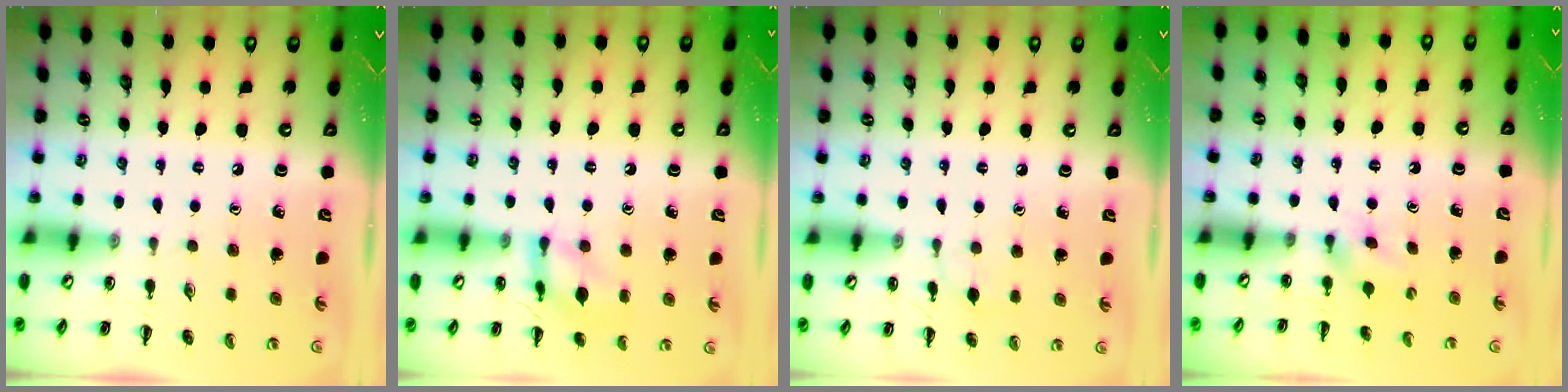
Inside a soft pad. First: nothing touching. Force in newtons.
{"total": 11.4, "press": 11.4, "slide": 0.9}
{"total": 5.9, "press": 5.6, "slide": 1.9}
{"total": 2.5, "press": 2.4, "slide": 0.9}